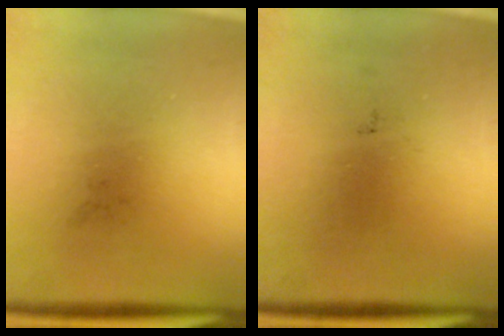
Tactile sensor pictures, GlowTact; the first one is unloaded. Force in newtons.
{"total": 0.0}